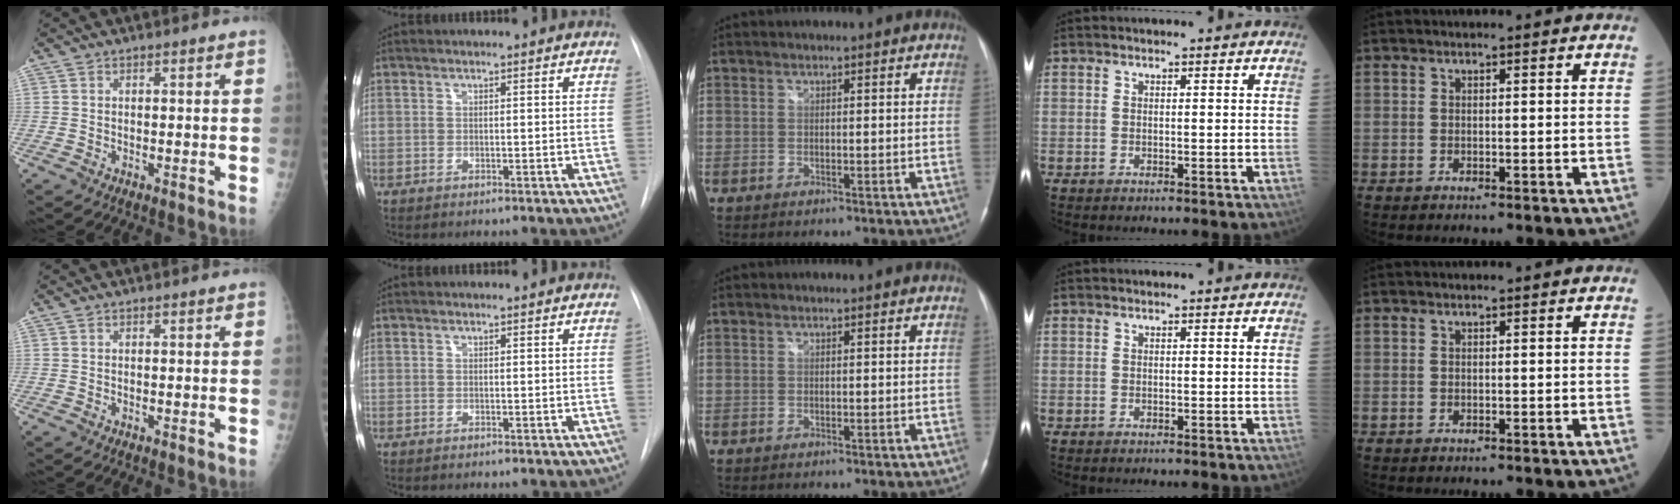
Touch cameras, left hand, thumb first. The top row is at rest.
{}